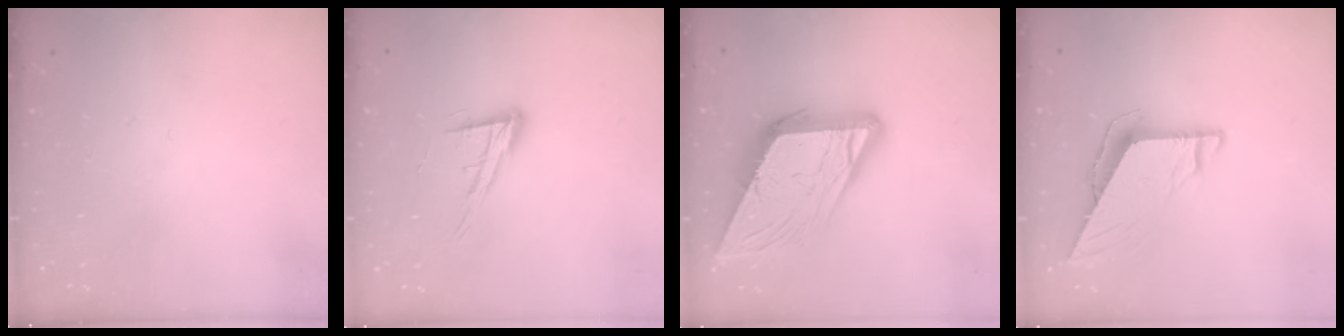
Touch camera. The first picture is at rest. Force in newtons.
{"total": 13.2, "press": 12.7, "slide": 3.4}
{"total": 19.3, "press": 19.2, "slide": 2.3}
{"total": 7.7, "press": 7.6, "slide": 0.6}